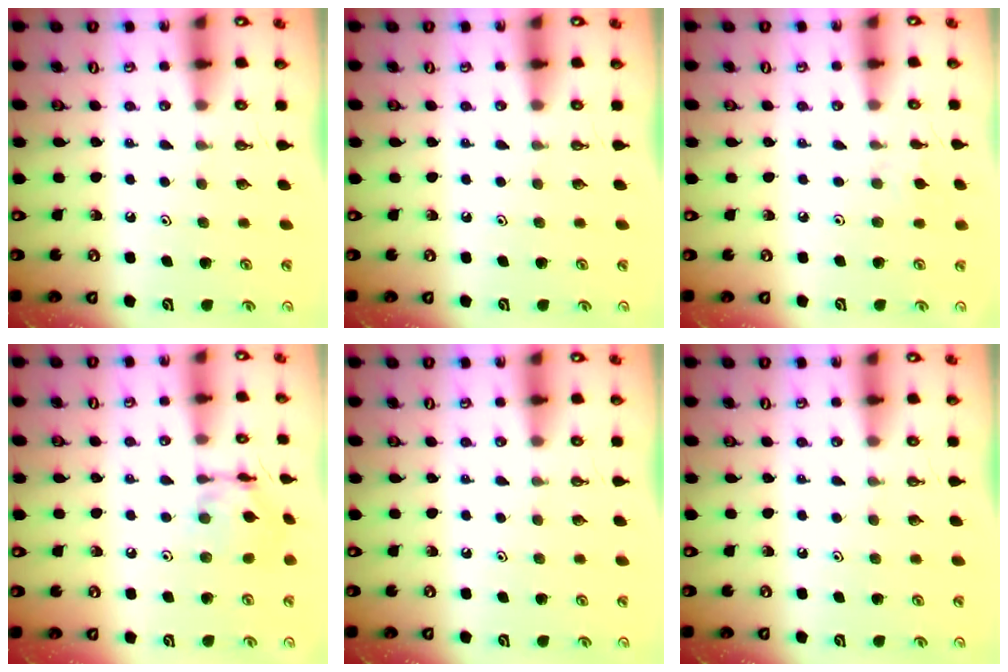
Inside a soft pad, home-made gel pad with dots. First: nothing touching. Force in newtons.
{"total": 0.0}
{"total": 2.9, "press": 2.9, "slide": 0.6}
{"total": 10.6, "press": 10.6, "slide": 0.7}
{"total": 0.0}
{"total": 0.0}